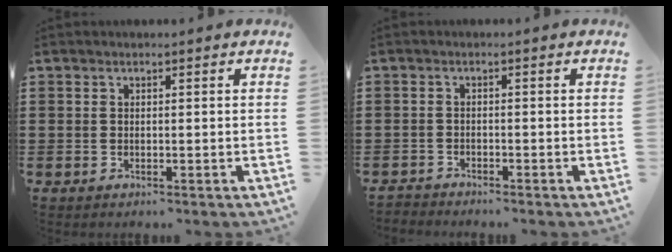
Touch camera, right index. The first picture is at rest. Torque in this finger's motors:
{"motor_torque": [-2.14, 0.00, -1.05, -0.21]}